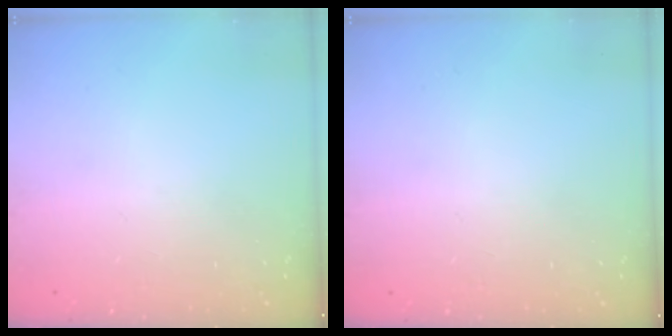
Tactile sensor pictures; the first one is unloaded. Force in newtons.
{"total": 2.5, "press": 2.5, "slide": 0.2}